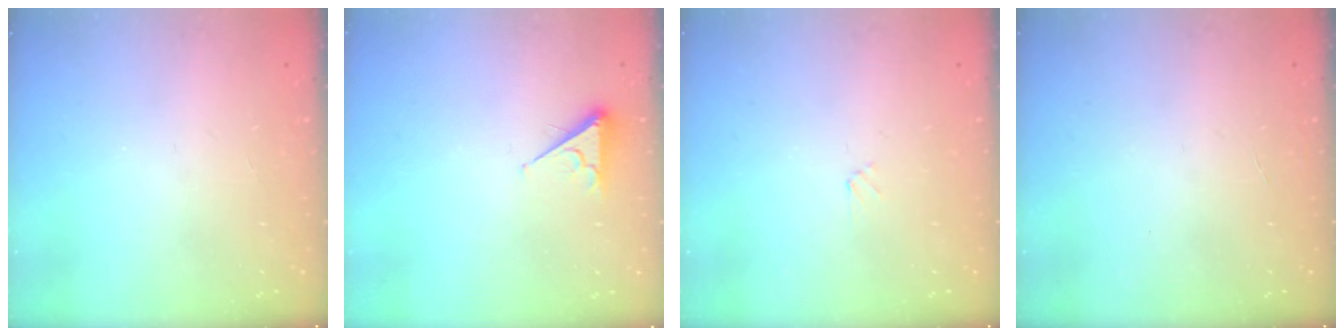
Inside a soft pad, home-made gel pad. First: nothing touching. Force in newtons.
{"total": 3.7, "press": 3.6, "slide": 0.6}
{"total": 1.9, "press": 1.9, "slide": 0.2}
{"total": 0.0}